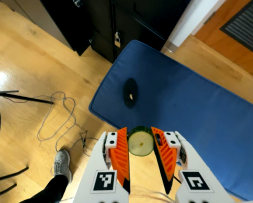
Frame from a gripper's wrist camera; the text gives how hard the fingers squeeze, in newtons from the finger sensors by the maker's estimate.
{"total": 9.7, "left": 9.5, "right": 9.9}